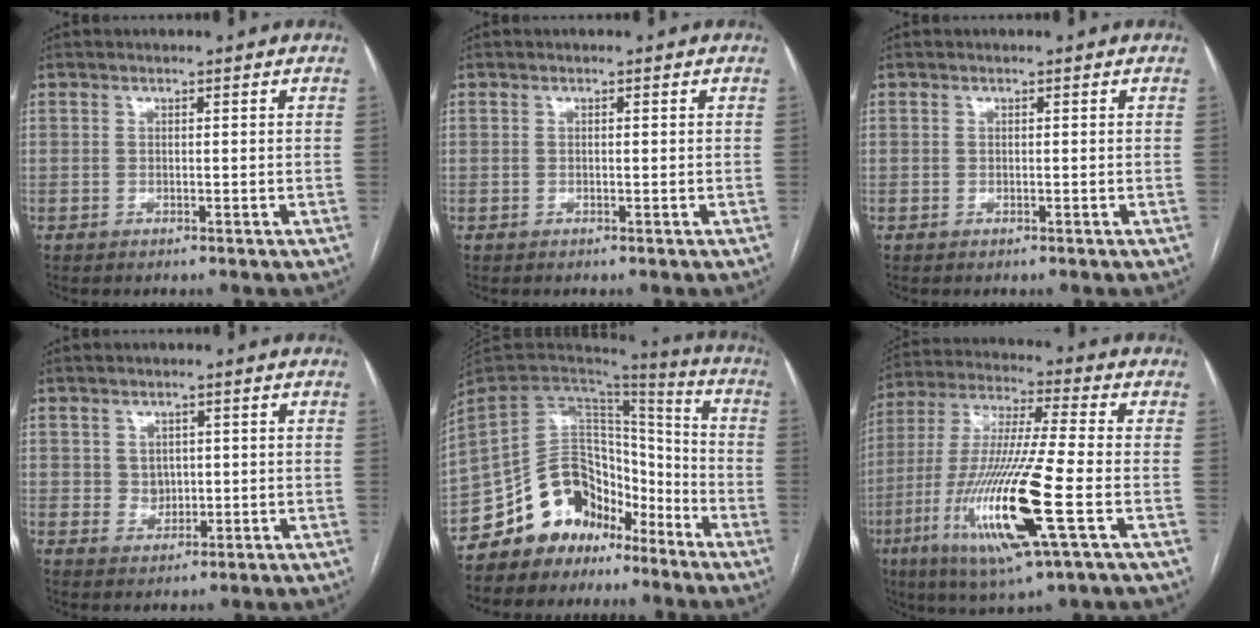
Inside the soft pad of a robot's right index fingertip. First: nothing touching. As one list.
[{"total": 0.0}, {"total": 0.0}, {"total": 2.8, "force": [0.6, 2.5, 1.2], "torque": [-0.018, 0.001, 0.015]}, {"total": 14.3, "force": [-10.3, 9.1, 3.9], "torque": [-0.066, 0.086, -0.177]}, {"total": 19.3, "force": [-6.1, 0.9, 18.3], "torque": [-0.392, -0.031, -0.113]}]